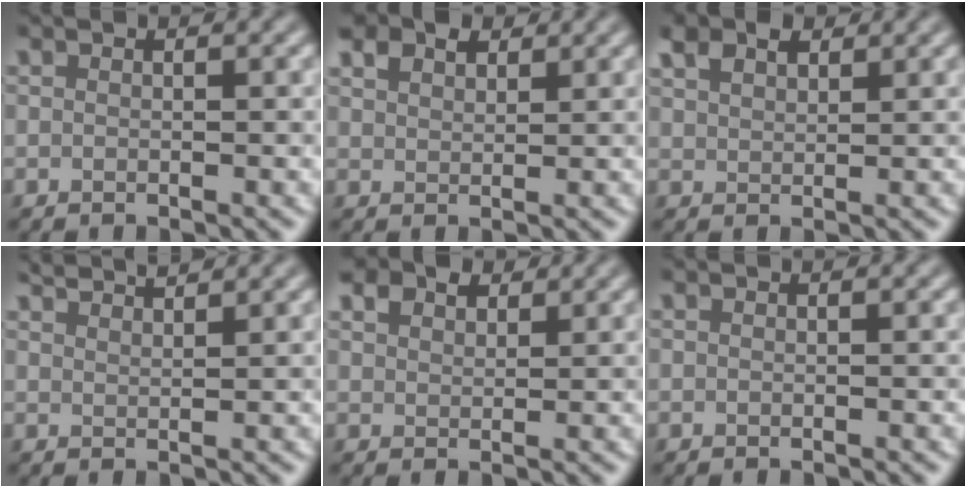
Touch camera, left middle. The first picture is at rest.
{"total": 2.8, "force": [1.9, 1.7, 1.3], "torque": [-0.030, 0.008, 0.037]}
{"total": 3.2, "force": [2.1, 1.7, 1.6], "torque": [-0.039, 0.010, 0.043]}
{"total": 2.6, "force": [2.5, 0.3, 0.8], "torque": [-0.006, 0.007, 0.037]}
{"total": 2.6, "force": [1.8, 1.5, 1.1], "torque": [-0.026, 0.007, 0.033]}
{"total": 0.0}